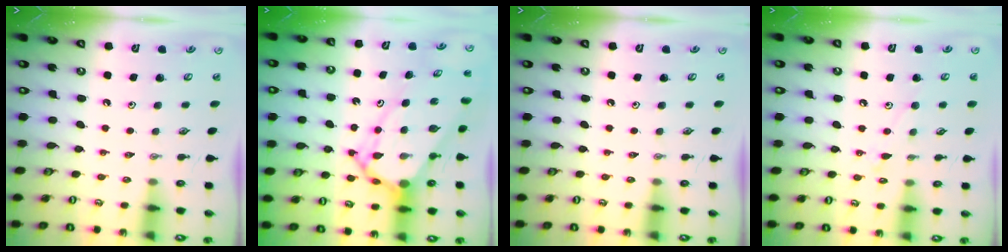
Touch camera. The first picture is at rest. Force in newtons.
{"total": 12.6, "press": 12.6, "slide": 1.3}
{"total": 0.0}
{"total": 6.6, "press": 6.6, "slide": 0.2}